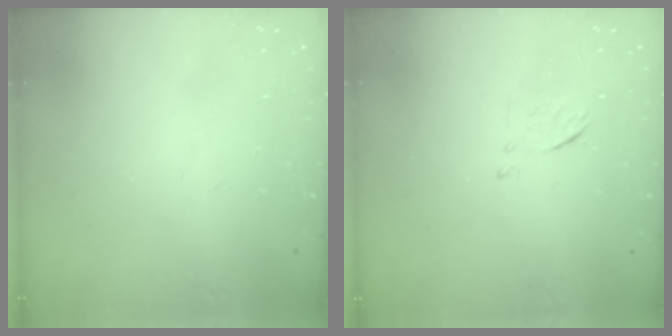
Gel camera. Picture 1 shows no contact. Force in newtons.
{"total": 6.1, "press": 6.0, "slide": 1.1}